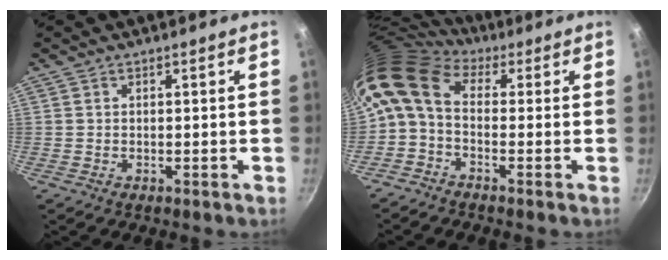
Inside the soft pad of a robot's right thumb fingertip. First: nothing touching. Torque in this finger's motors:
{"motor_torque": [-0.04, 1.15, 1.01, -1.01, 0.57]}